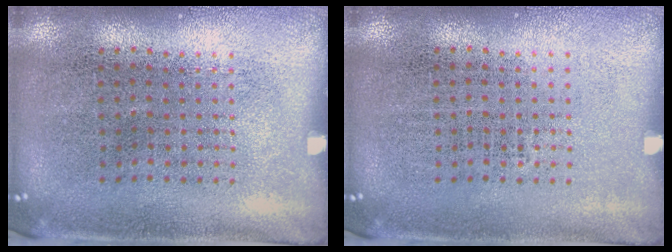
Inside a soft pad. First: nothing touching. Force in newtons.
{"total": 0.0}